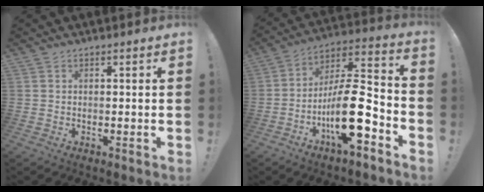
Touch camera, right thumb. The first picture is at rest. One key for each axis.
{"total": 18.1, "fx": -6.8, "fy": 6.5, "fz": 15.5, "tx": -0.269, "ty": 0.041, "tz": -0.108}